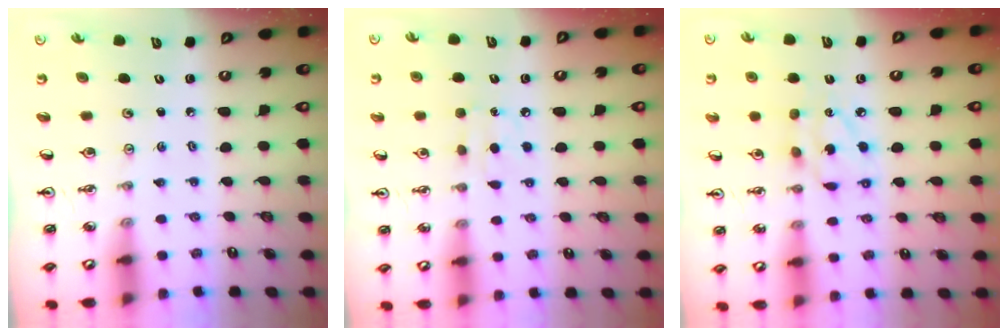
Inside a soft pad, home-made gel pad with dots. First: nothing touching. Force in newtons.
{"total": 7.5, "press": 7.5, "slide": 0.8}
{"total": 8.6, "press": 8.6, "slide": 0.4}